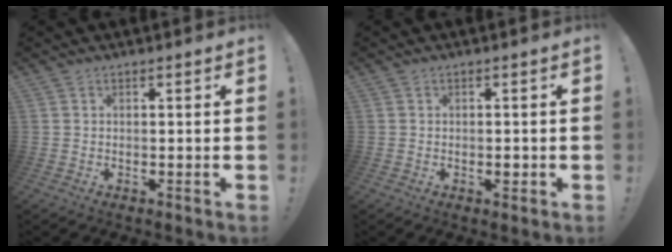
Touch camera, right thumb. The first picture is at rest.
{"total": 1.5, "force": [-0.4, 1.0, 1.1], "torque": [-0.007, 0.000, -0.009]}